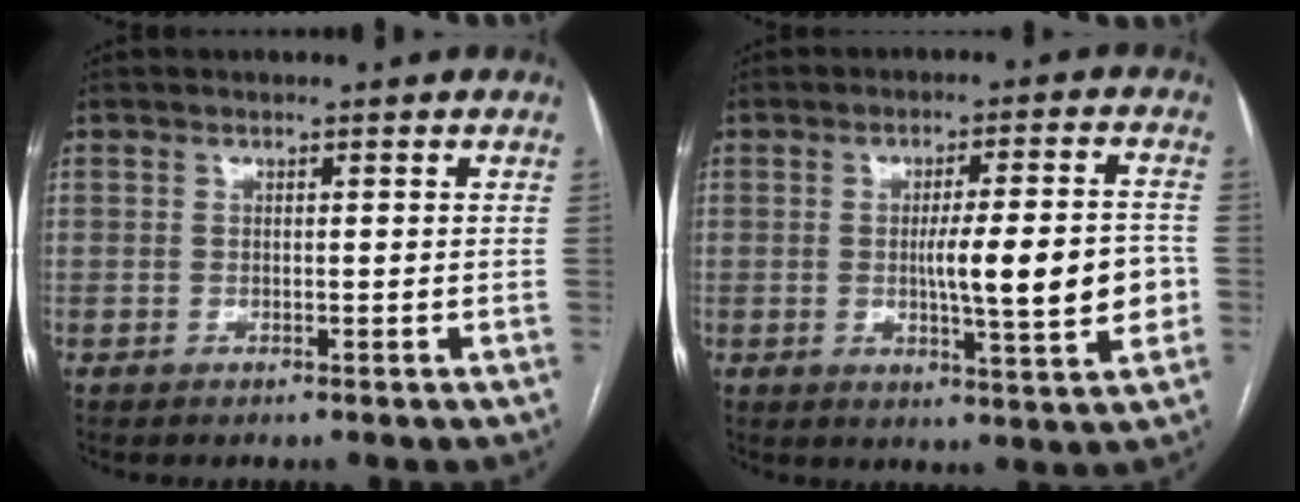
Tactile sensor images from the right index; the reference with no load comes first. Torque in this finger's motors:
{"motor_torque": [1.02, 0.55, 0.32, 0.12]}